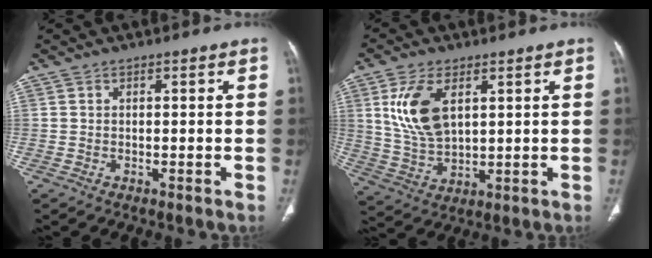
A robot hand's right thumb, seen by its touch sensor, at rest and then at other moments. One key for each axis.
{"total": 11.2, "fx": 3.7, "fy": 6.0, "fz": 8.7, "tx": -0.171, "ty": -0.013, "tz": 0.080}